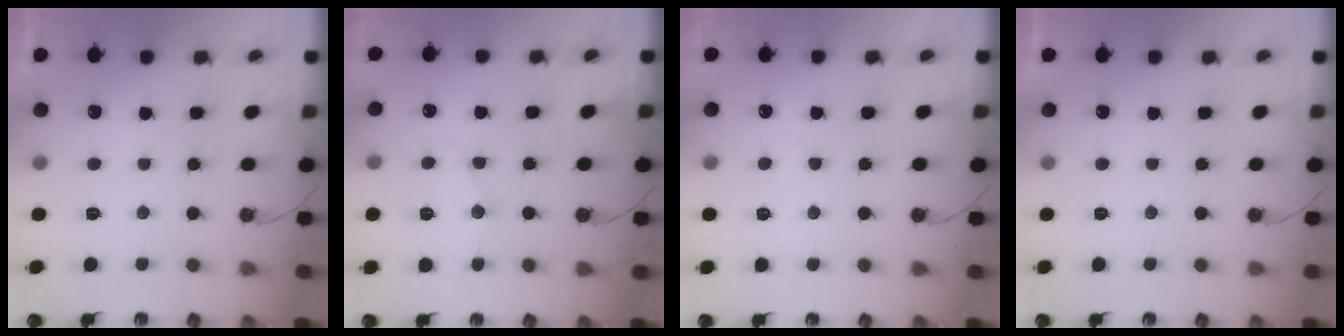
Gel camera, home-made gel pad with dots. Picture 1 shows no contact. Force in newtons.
{"total": 10.4, "press": 10.4, "slide": 0.8}
{"total": 6.0, "press": 6.0, "slide": 0.9}
{"total": 0.0}